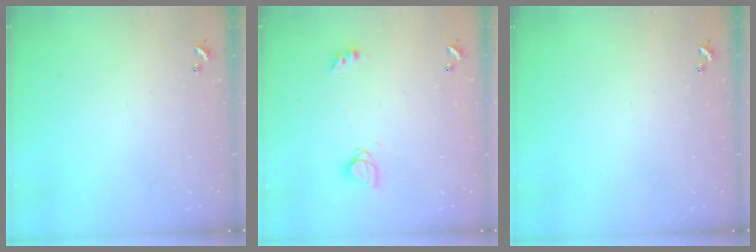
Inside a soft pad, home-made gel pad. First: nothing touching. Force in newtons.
{"total": 4.9, "press": 4.9, "slide": 0.2}
{"total": 0.0}